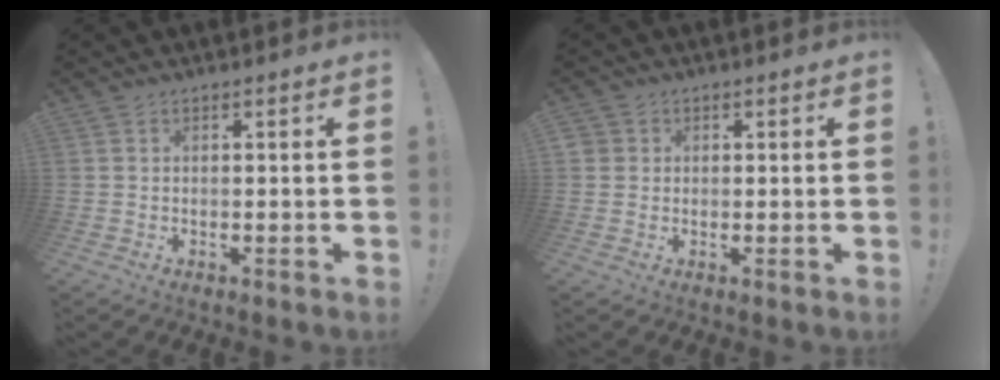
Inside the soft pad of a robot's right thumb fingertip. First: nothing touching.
{"total": 2.0, "force": [0.6, 1.8, 0.5], "torque": [-0.004, -0.001, 0.012]}